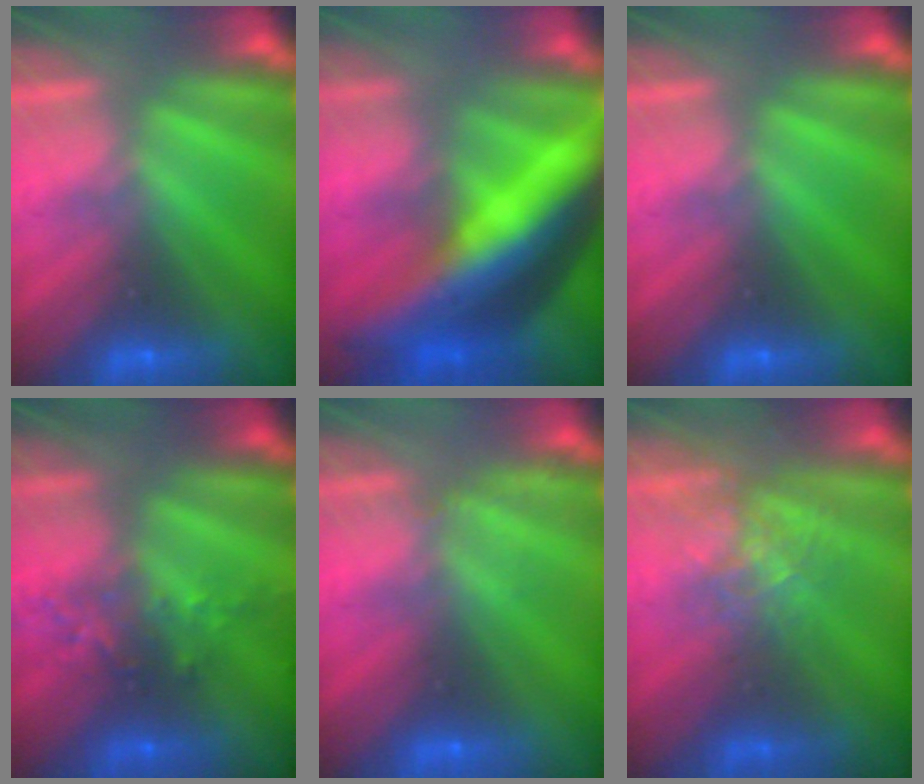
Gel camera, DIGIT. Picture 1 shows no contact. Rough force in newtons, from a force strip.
{"total": 8.7}
{"total": 0.0}
{"total": 2.4}
{"total": 2.0}
{"total": 2.6}